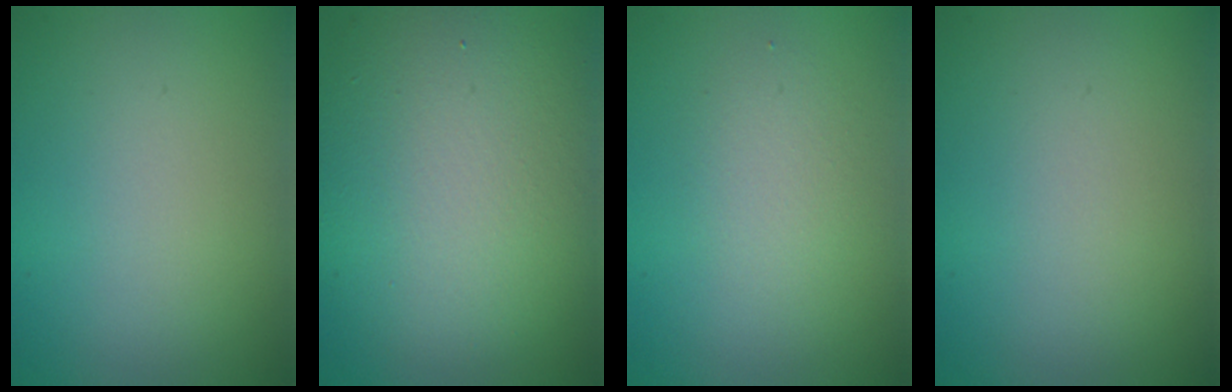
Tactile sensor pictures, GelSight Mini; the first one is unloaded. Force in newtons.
{"total": 10.5, "press": 10.5, "slide": 0.5}
{"total": 1.7, "press": 1.7, "slide": 0.2}
{"total": 0.0}